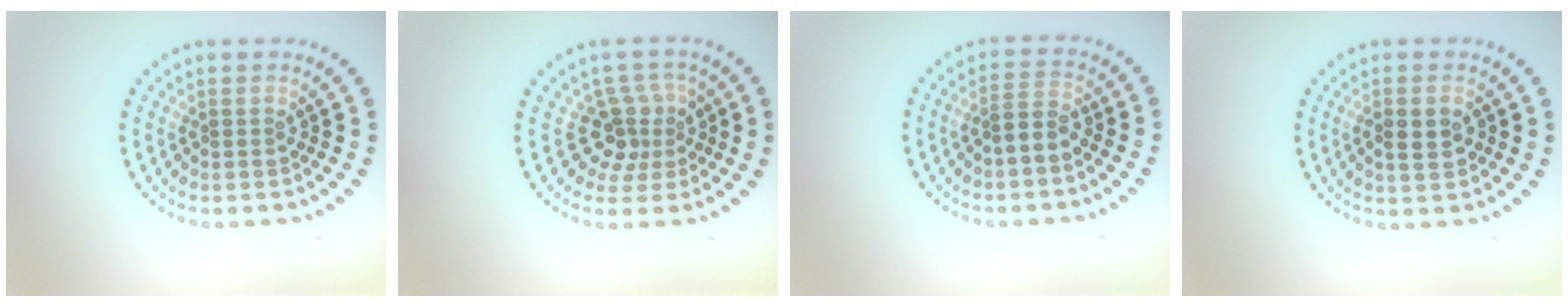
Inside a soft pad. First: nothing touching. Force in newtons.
{"total": 3.2, "press": 2.3, "slide": 2.3}
{"total": 1.8, "press": 1.6, "slide": 0.9}
{"total": 2.3, "press": 2.3, "slide": 0.3}